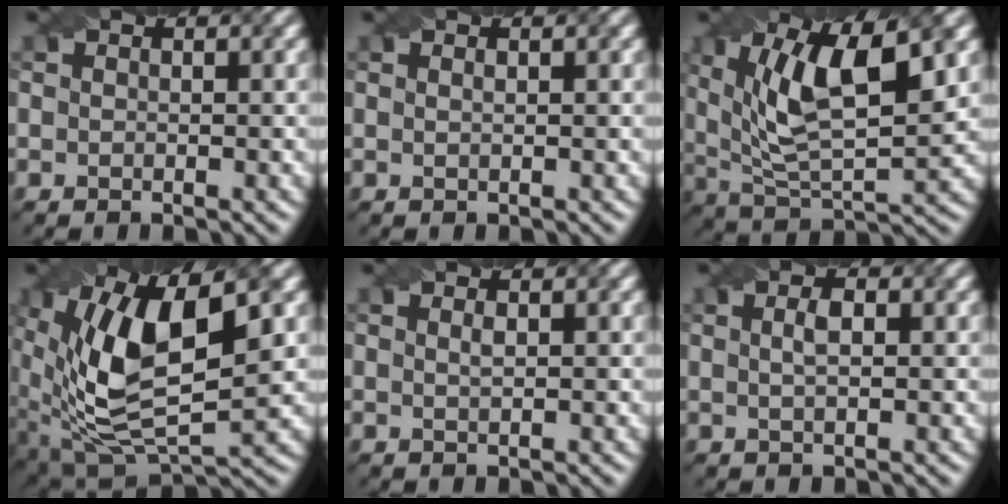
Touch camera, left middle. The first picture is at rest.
{"total": 0.7, "force": [0.4, 0.3, 0.5], "torque": [-0.004, -0.008, 0.002]}
{"total": 10.4, "force": [3.5, 3.9, 9.0], "torque": [-0.159, -0.005, 0.060]}
{"total": 13.5, "force": [2.2, 6.5, 11.6], "torque": [-0.219, -0.007, 0.045]}
{"total": 0.7, "force": [0.2, 0.2, 0.6], "torque": [-0.013, 0.001, 0.004]}
{"total": 1.8, "force": [0.4, 0.6, 1.6], "torque": [-0.027, -0.001, 0.008]}